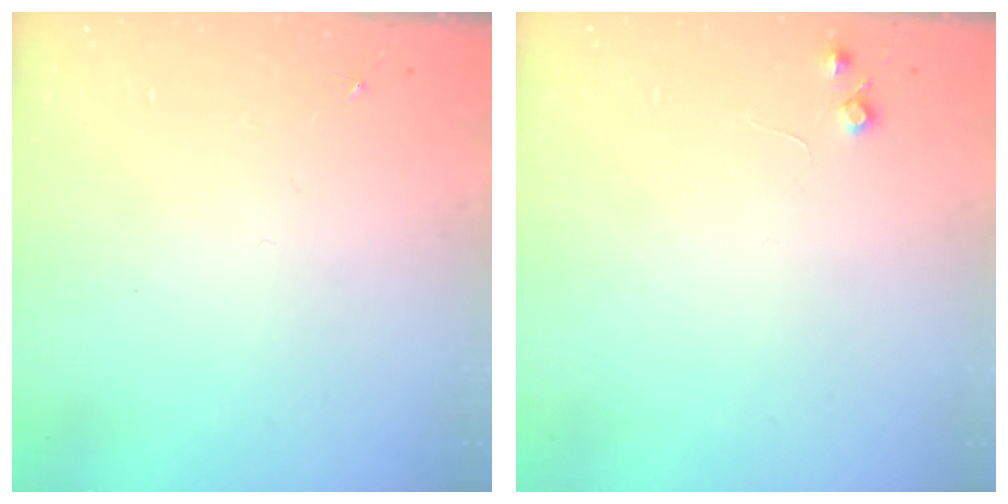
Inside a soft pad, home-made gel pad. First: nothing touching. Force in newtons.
{"total": 4.9, "press": 4.8, "slide": 0.8}